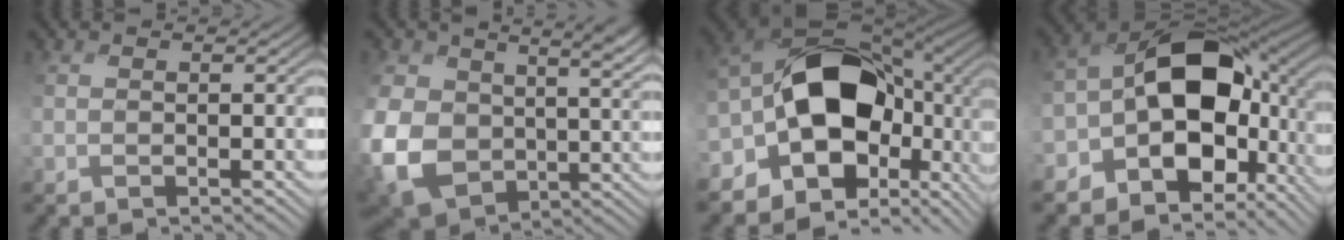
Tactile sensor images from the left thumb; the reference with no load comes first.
{"total": 15.6, "force": [2.3, 11.3, 10.4], "torque": [-0.264, -0.035, 0.062]}
{"total": 19.8, "force": [-0.8, 13.0, 15.0], "torque": [-0.270, -0.050, 0.014]}
{"total": 17.2, "force": [-3.3, 11.7, 12.1], "torque": [-0.204, -0.036, -0.053]}